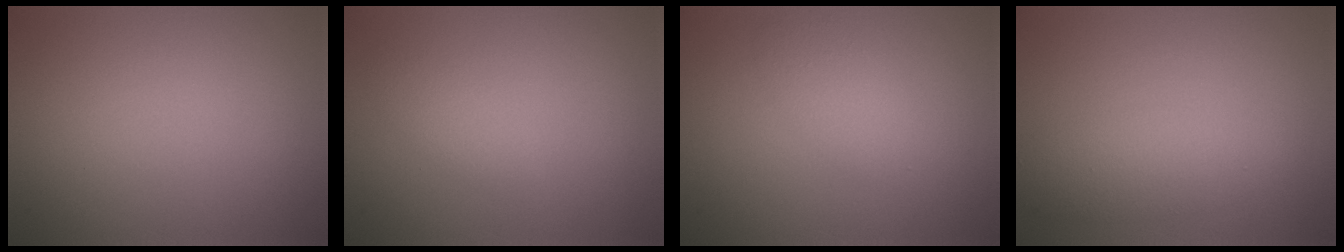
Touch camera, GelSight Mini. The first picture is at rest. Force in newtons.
{"total": 1.4, "press": 1.4, "slide": 0.1}
{"total": 2.1, "press": 2.1, "slide": 0.0}
{"total": 3.3, "press": 3.2, "slide": 0.1}